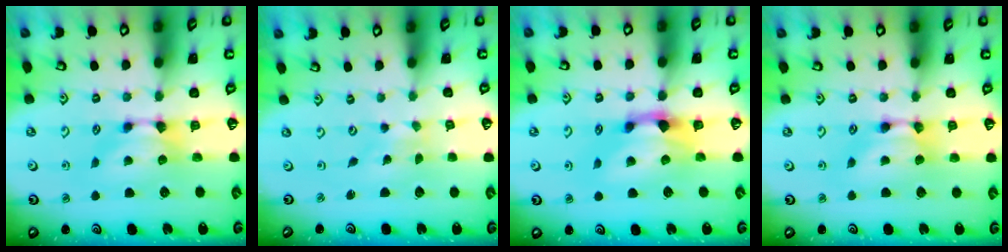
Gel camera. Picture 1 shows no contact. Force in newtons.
{"total": 6.0, "press": 6.0, "slide": 0.6}
{"total": 2.4, "press": 1.6, "slide": 1.7}
{"total": 1.6, "press": 1.6, "slide": 0.2}